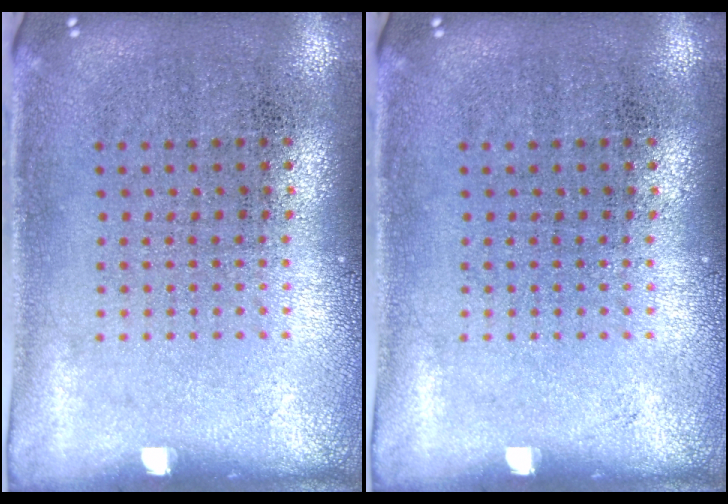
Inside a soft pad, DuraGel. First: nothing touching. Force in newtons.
{"total": 0.0}